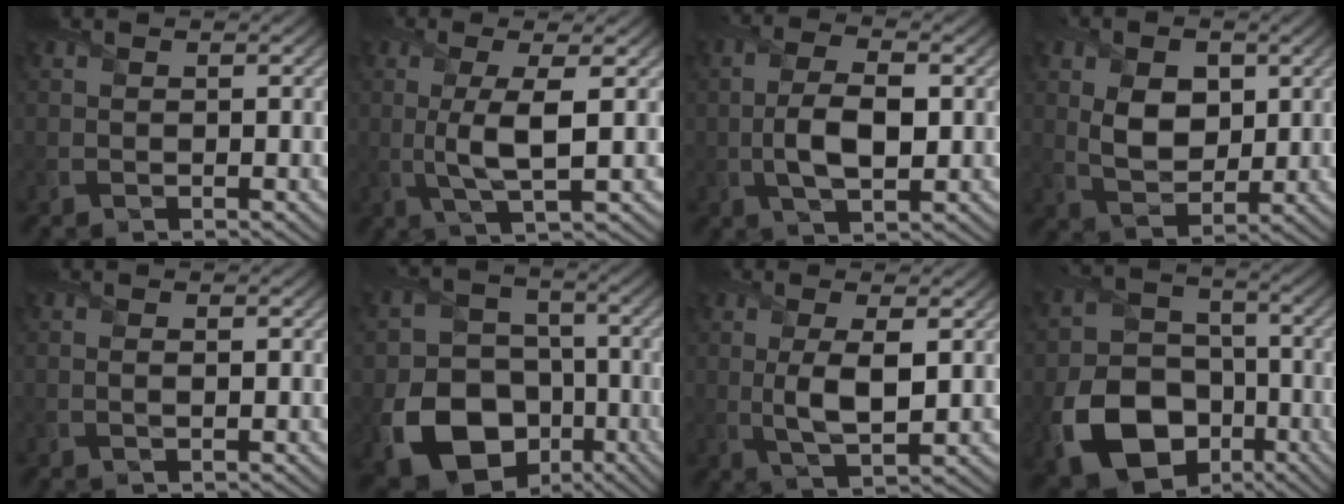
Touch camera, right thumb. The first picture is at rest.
{"total": 5.6, "force": [0.1, 1.1, 5.4], "torque": [-0.110, 0.002, 0.001]}
{"total": 6.9, "force": [-0.5, 3.3, 6.1], "torque": [-0.133, -0.003, -0.010]}
{"total": 6.6, "force": [1.4, 4.4, 4.6], "torque": [-0.090, -0.002, 0.026]}
{"total": 0.7, "force": [0.0, 0.1, 0.7], "torque": [-0.014, 0.001, 0.000]}
{"total": 14.3, "force": [-5.6, 11.1, 7.0], "torque": [-0.160, -0.058, -0.100]}
{"total": 5.6, "force": [0.3, 1.8, 5.3], "torque": [-0.113, -0.007, 0.009]}
{"total": 13.5, "force": [-5.5, 9.9, 7.3], "torque": [-0.162, -0.042, -0.107]}